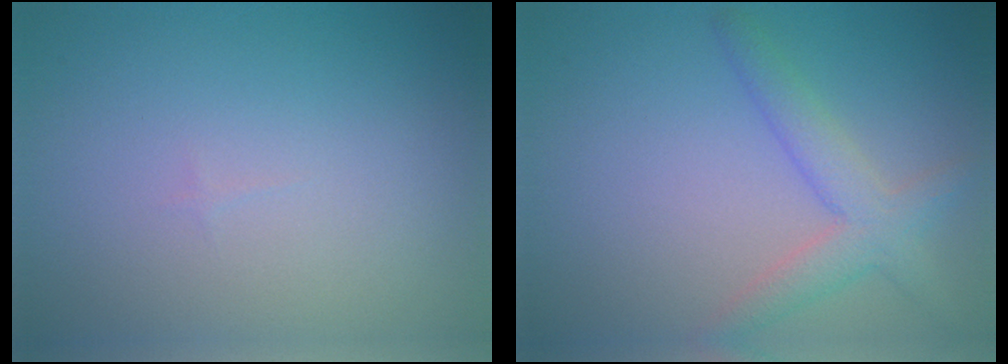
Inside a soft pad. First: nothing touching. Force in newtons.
{"total": 3.3, "press": 3.3, "slide": 0.1}